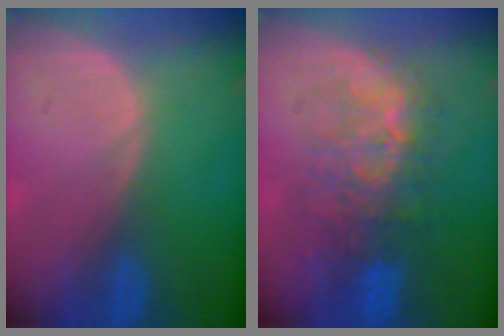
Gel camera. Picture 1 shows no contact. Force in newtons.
{"total": 9.3, "press": 8.4, "slide": 4.1}